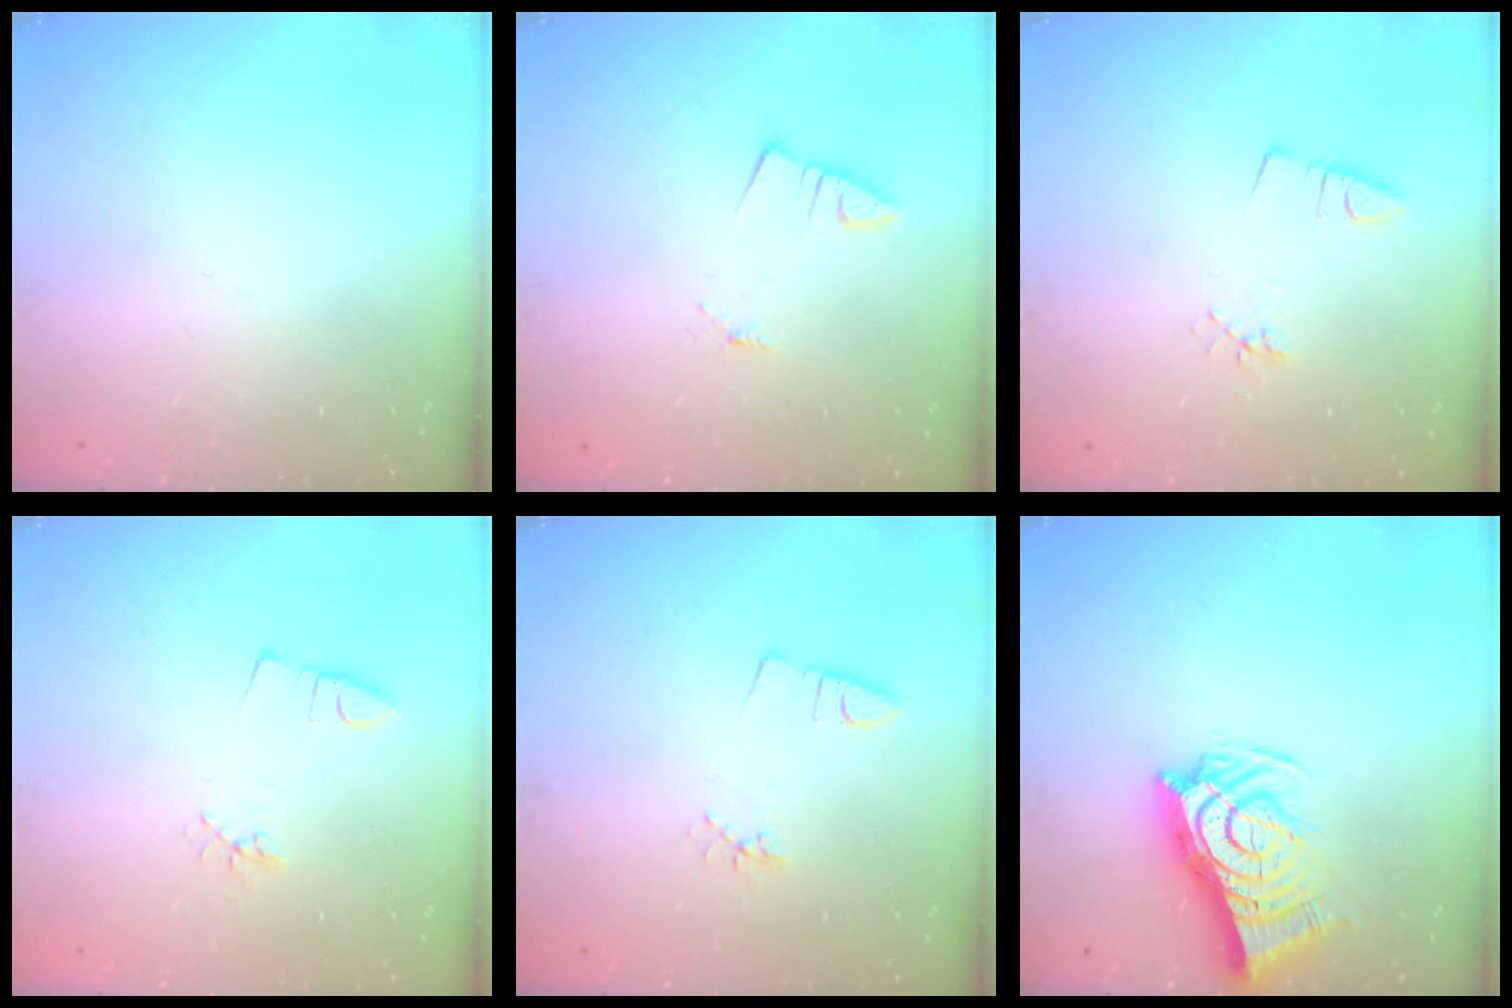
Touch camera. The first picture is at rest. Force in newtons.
{"total": 1.2, "press": 1.2, "slide": 0.1}
{"total": 2.3, "press": 1.9, "slide": 1.4}
{"total": 2.6, "press": 2.2, "slide": 1.5}
{"total": 2.6, "press": 2.2, "slide": 1.5}
{"total": 12.7, "press": 12.1, "slide": 3.9}